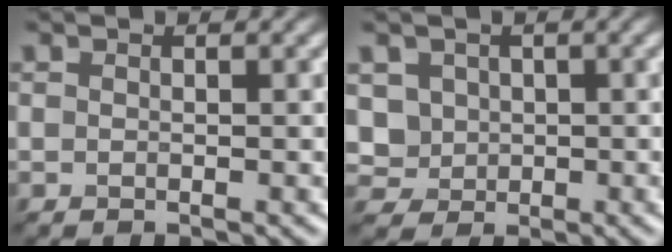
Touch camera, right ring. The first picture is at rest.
{"total": 4.1, "force": [1.2, 3.7, 1.4], "torque": [-0.040, 0.011, 0.021]}